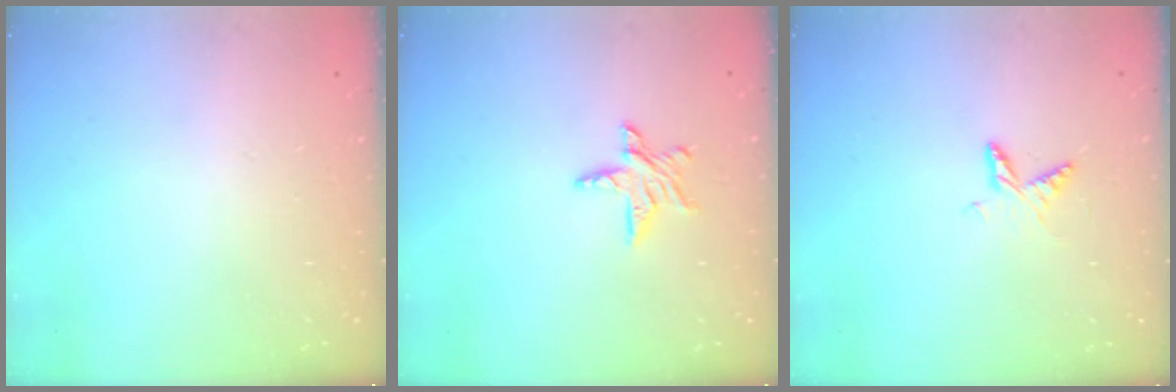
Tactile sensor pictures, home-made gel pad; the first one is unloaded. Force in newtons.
{"total": 7.0, "press": 7.0, "slide": 0.2}
{"total": 6.3, "press": 6.3, "slide": 0.8}